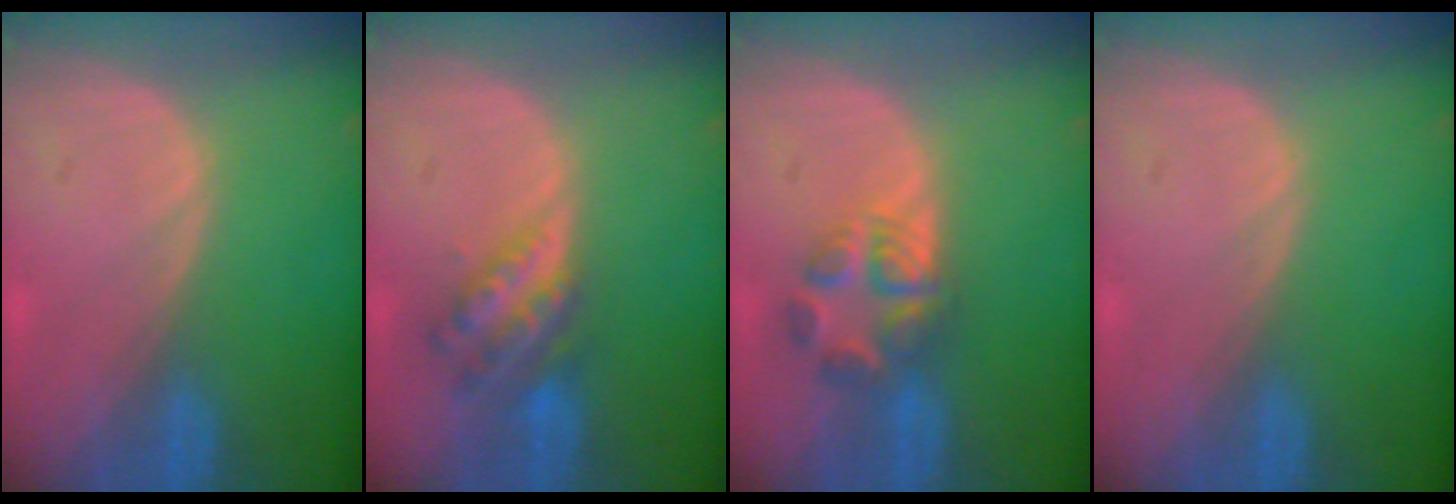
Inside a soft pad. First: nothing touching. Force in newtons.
{"total": 6.1, "press": 5.3, "slide": 3.0}
{"total": 5.5, "press": 5.4, "slide": 1.1}
{"total": 0.0}